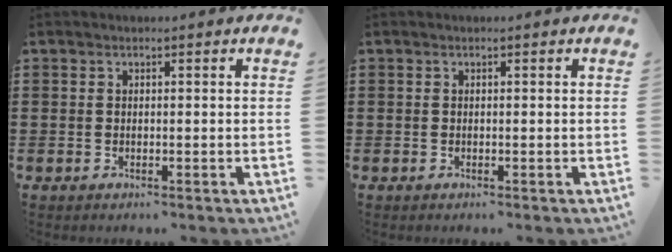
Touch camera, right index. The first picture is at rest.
{"total": 0.0}